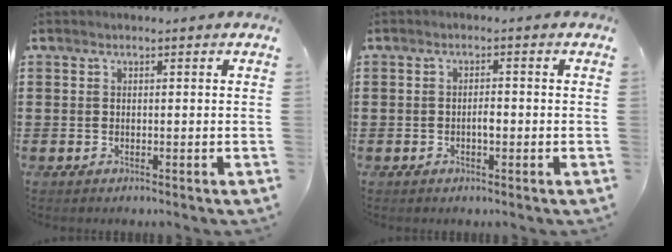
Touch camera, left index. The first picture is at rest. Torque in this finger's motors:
{"motor_torque": [0.44, 0.41, 0.06, 0.05]}